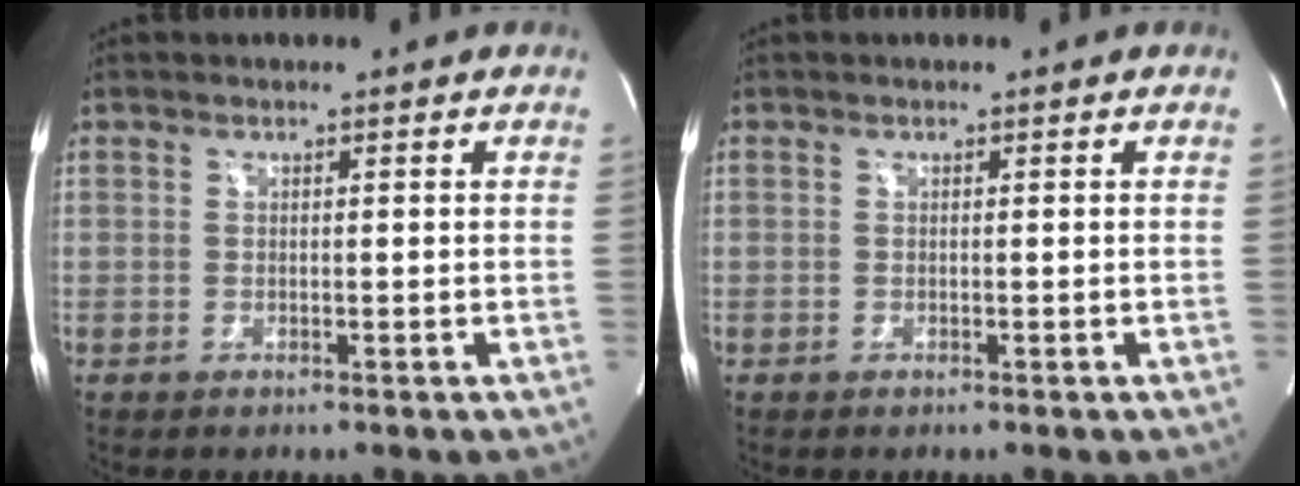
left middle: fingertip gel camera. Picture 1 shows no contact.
{"total": 0.0}